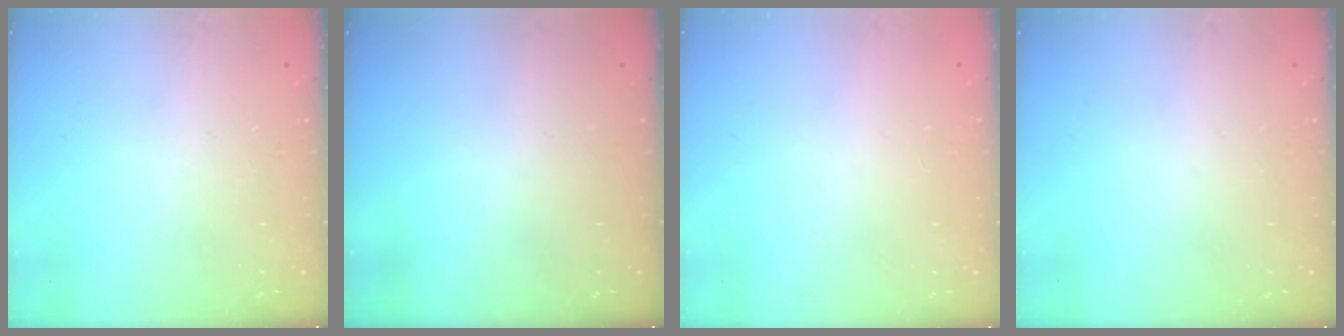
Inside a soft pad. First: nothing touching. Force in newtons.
{"total": 0.0}
{"total": 1.1, "press": 0.8, "slide": 0.7}
{"total": 0.0}